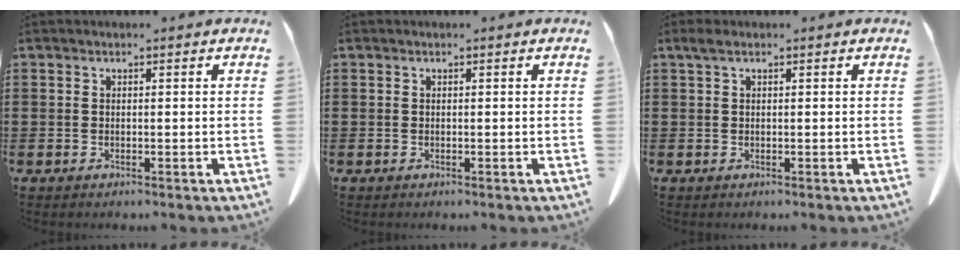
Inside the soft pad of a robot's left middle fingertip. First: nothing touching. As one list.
[{"total": 0.0}, {"total": 1.1, "force": [0.4, 0.3, 0.9], "torque": [-0.020, 0.003, 0.007]}]